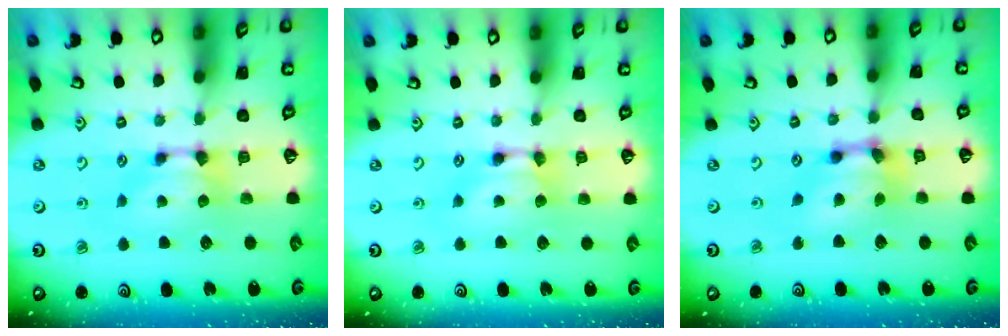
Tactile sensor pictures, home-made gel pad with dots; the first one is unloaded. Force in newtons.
{"total": 1.6, "press": 1.6, "slide": 0.1}
{"total": 5.2, "press": 4.8, "slide": 1.9}